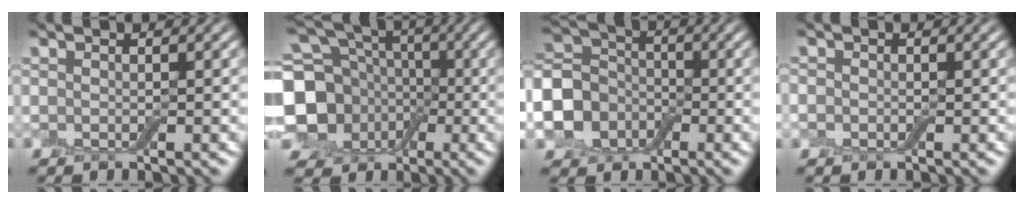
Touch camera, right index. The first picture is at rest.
{"total": 13.7, "force": [-0.2, 12.0, 6.4], "torque": [-0.172, -0.006, -0.026]}
{"total": 7.3, "force": [-2.0, 6.1, 3.4], "torque": [-0.077, -0.004, -0.059]}
{"total": 0.8, "force": [-0.3, 0.8, 0.1], "torque": [0.002, -0.004, -0.007]}